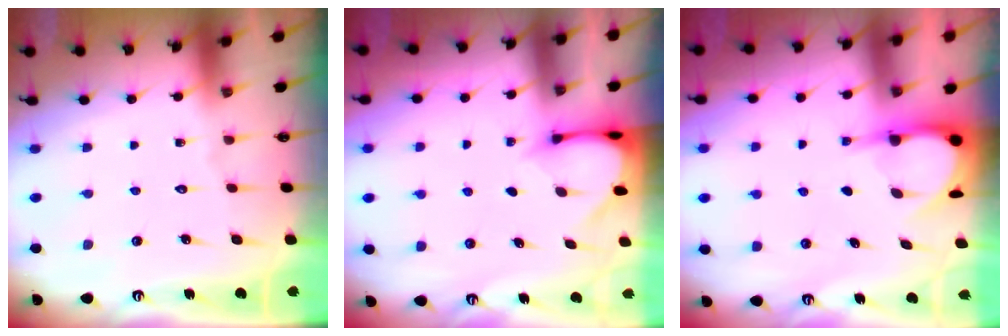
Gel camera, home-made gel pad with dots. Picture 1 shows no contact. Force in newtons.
{"total": 3.2, "press": 3.2, "slide": 0.3}
{"total": 6.0, "press": 6.0, "slide": 0.3}